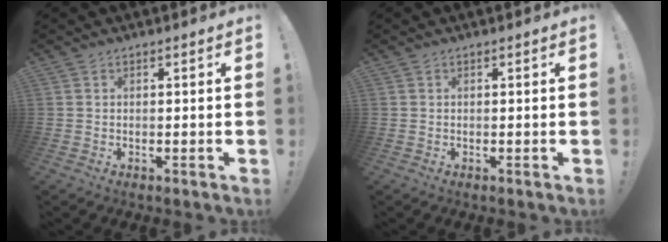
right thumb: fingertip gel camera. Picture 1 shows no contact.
{"total": 0.0}